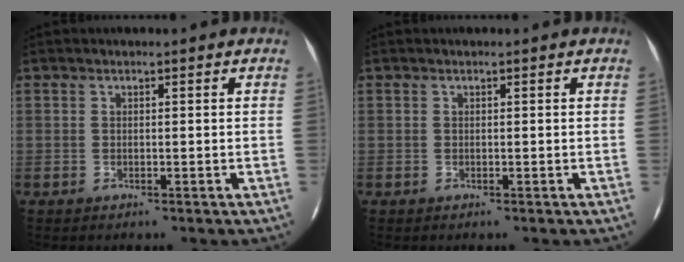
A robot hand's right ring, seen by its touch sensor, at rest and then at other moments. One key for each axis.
{"total": 0.0}